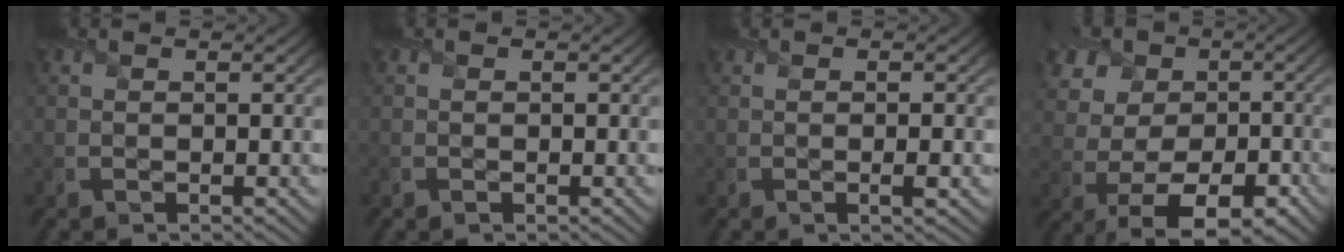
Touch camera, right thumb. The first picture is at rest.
{"total": 0.0}
{"total": 1.4, "force": [-0.1, 0.0, 1.4], "torque": [-0.026, 0.000, -0.002]}
{"total": 12.0, "force": [0.4, 9.3, 7.5], "torque": [-0.152, 0.006, 0.006]}